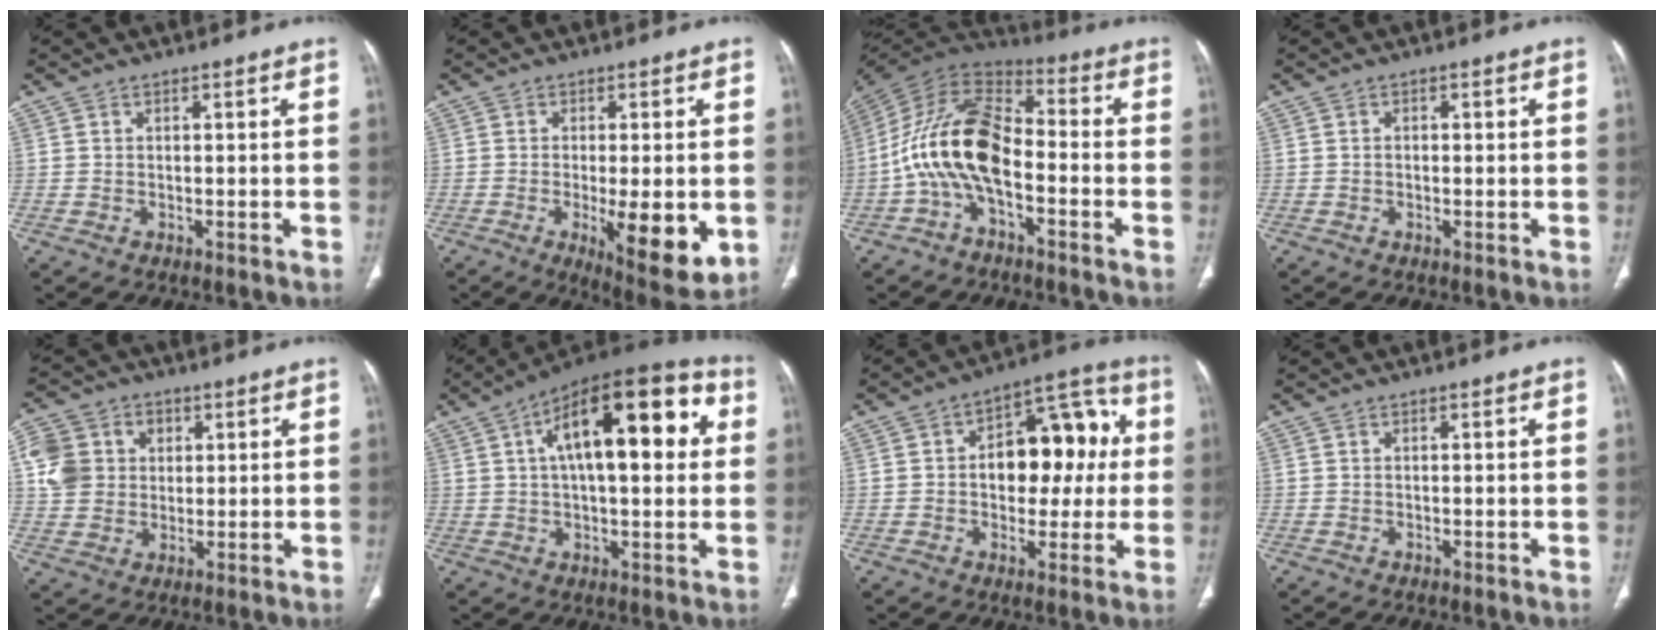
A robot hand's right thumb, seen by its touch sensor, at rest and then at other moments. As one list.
[{"total": 11.8, "force": [-2.7, 3.6, 10.9], "torque": [-0.150, -0.025, -0.032]}, {"total": 16.3, "force": [-3.7, 8.6, 13.4], "torque": [-0.257, 0.063, -0.078]}, {"total": 0.6, "force": [0.0, 0.4, 0.4], "torque": [-0.006, 0.001, -0.002]}, {"total": 10.5, "force": [2.3, 9.1, 4.7], "torque": [-0.070, 0.006, 0.041]}, {"total": 22.6, "force": [5.5, 9.4, 19.8], "torque": [-0.281, 0.028, 0.073]}, {"total": 16.0, "force": [1.5, 9.8, 12.5], "torque": [-0.118, 0.039, 0.021]}, {"total": 0.0}]